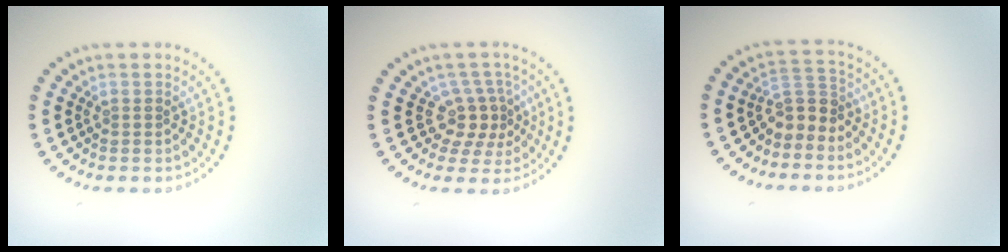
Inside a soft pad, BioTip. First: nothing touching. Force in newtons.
{"total": 3.0, "press": 2.2, "slide": 2.1}
{"total": 2.5, "press": 2.0, "slide": 1.5}